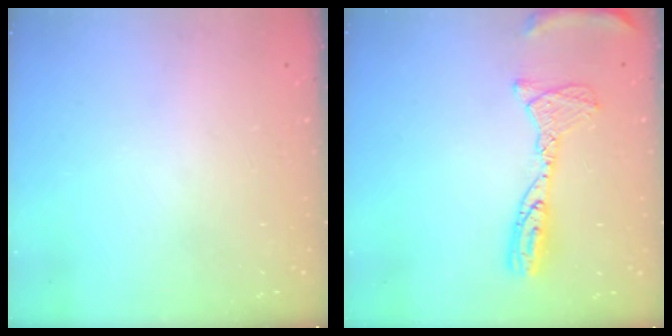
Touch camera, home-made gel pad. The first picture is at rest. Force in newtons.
{"total": 13.7, "press": 13.7, "slide": 1.3}